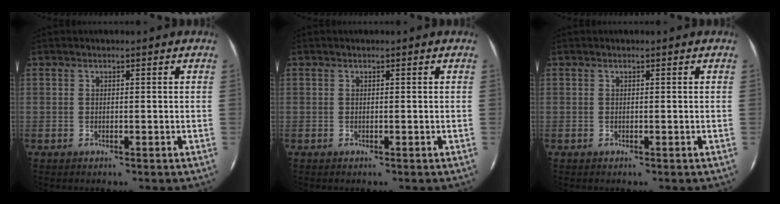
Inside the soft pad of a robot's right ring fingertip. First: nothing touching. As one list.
[{"total": 0.0}, {"total": 0.0}]